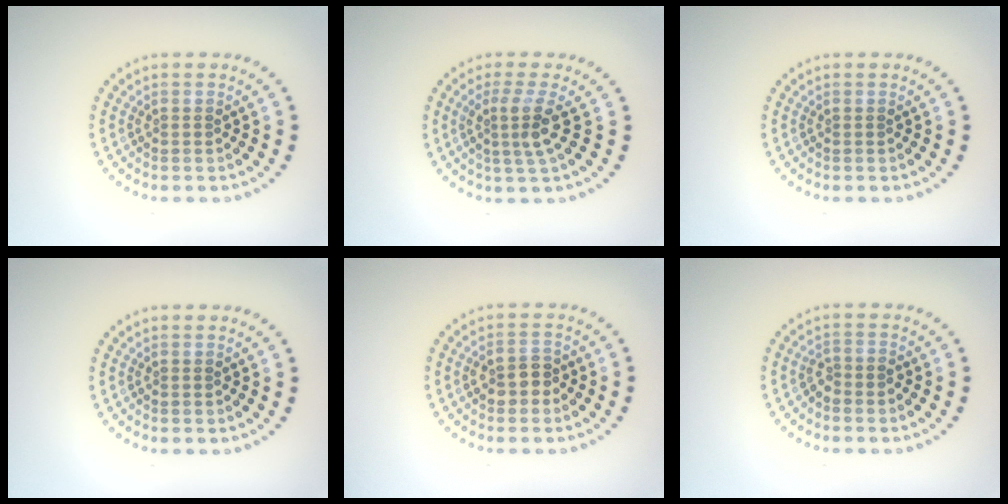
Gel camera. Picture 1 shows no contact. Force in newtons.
{"total": 2.7, "press": 1.9, "slide": 1.8}
{"total": 0.0}
{"total": 0.0}
{"total": 2.1, "press": 2.1, "slide": 0.5}
{"total": 1.3, "press": 1.1, "slide": 0.7}